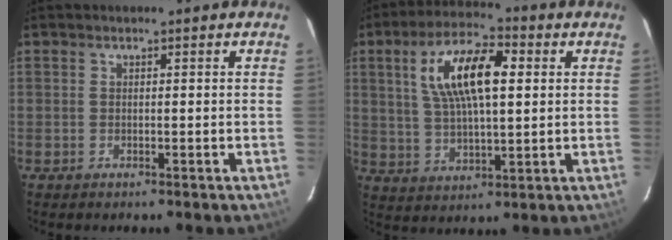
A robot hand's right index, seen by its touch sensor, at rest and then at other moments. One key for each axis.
{"total": 13.6, "fx": 3.7, "fy": 5.1, "fz": 12.0, "tx": -0.226, "ty": 0.018, "tz": 0.068}